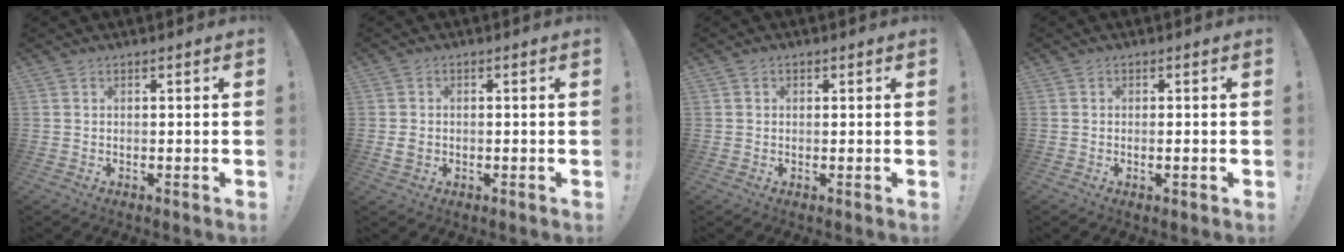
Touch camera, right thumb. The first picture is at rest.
{"total": 2.6, "force": [-0.3, 2.1, 1.5], "torque": [-0.026, 0.001, -0.006]}
{"total": 1.0, "force": [0.1, 0.9, 0.4], "torque": [-0.005, 0.003, 0.002]}
{"total": 1.4, "force": [-0.3, 0.0, 1.4], "torque": [-0.021, -0.001, -0.005]}